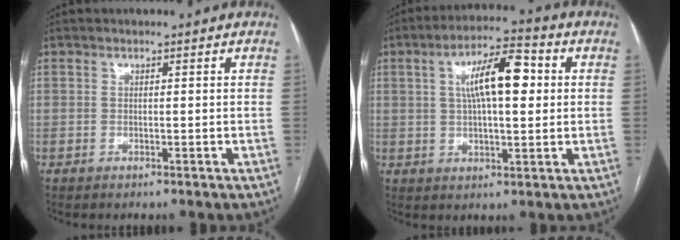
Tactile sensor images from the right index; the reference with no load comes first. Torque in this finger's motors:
{"motor_torque": [1.16, -0.24, 0.39, 0.17]}